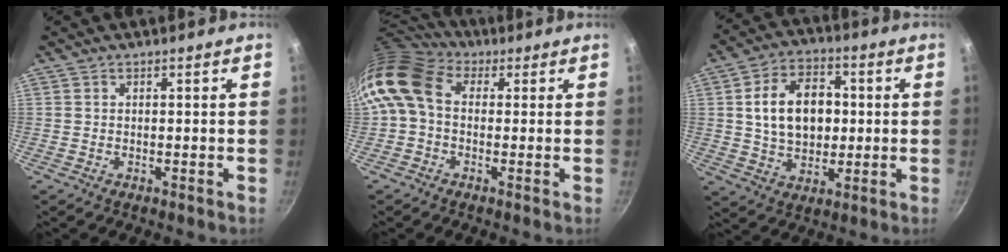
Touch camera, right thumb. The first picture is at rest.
{"total": 10.4, "force": [1.0, 7.8, 6.8], "torque": [-0.129, 0.024, -0.003]}
{"total": 13.8, "force": [1.3, 9.8, 9.7], "torque": [-0.131, 0.011, 0.022]}